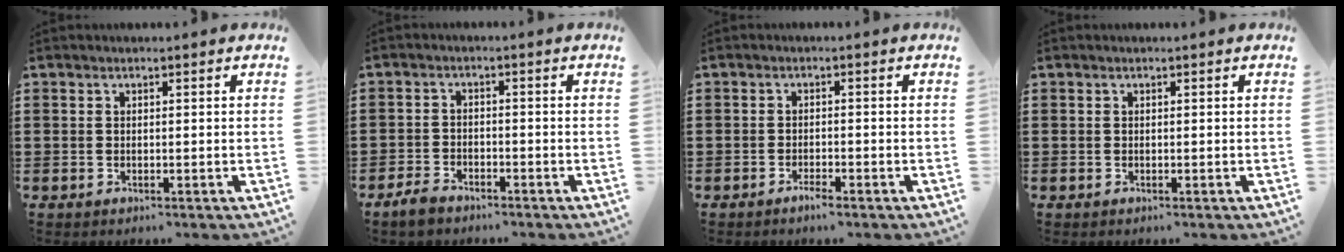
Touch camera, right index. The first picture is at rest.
{"total": 2.4, "force": [-2.1, 0.9, 0.6], "torque": [-0.017, 0.006, -0.044]}
{"total": 1.5, "force": [-1.3, 0.2, 0.7], "torque": [-0.015, -0.003, -0.023]}
{"total": 0.0}